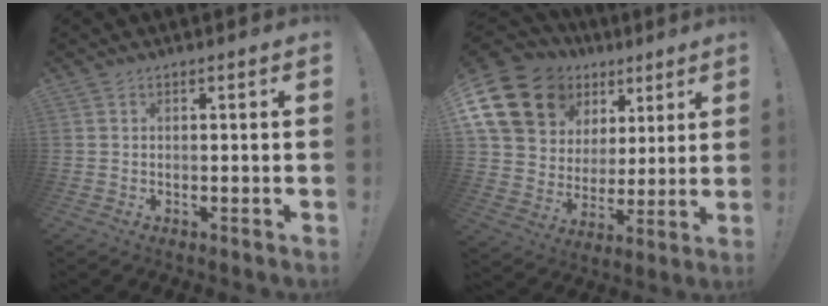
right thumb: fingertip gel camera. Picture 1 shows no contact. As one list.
[{"total": 19.0, "force": [10.2, 13.8, 8.1], "torque": [-0.143, -0.051, 0.216]}]